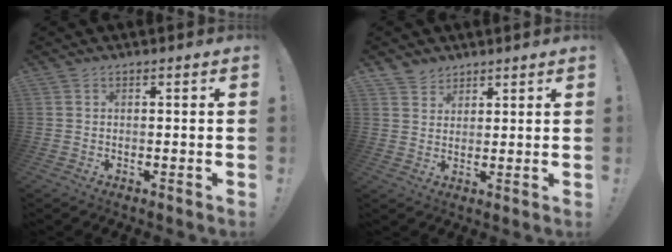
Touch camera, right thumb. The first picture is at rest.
{"total": 4.1, "force": [3.2, 2.5, 0.1], "torque": [-0.001, -0.022, 0.060]}